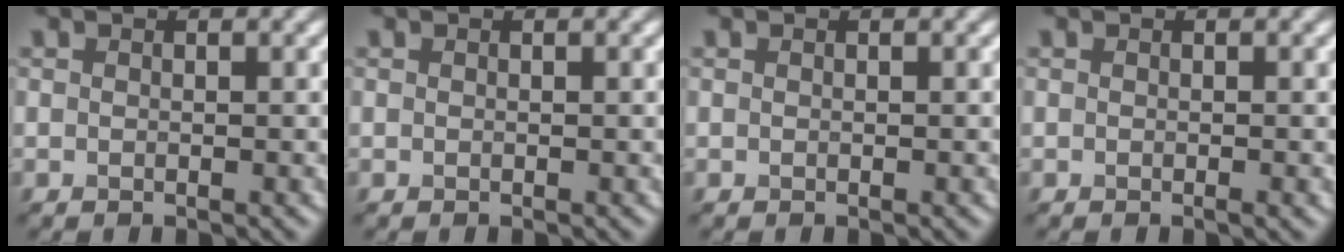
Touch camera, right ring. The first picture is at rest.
{"total": 0.0}
{"total": 0.0}
{"total": 0.8, "force": [-0.3, 0.2, 0.7], "torque": [-0.005, 0.003, -0.002]}